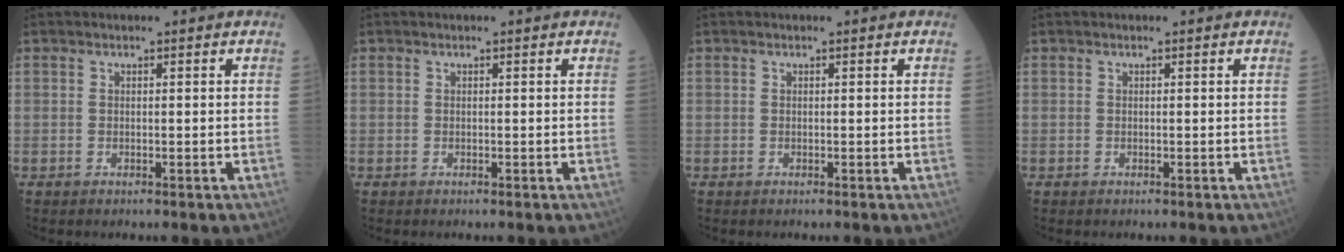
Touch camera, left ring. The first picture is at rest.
{"total": 0.0}
{"total": 0.0}
{"total": 0.0}